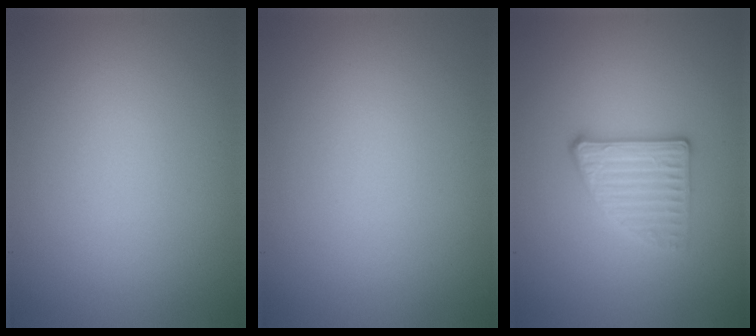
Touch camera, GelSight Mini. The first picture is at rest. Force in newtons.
{"total": 0.0}
{"total": 2.7, "press": 2.6, "slide": 0.8}